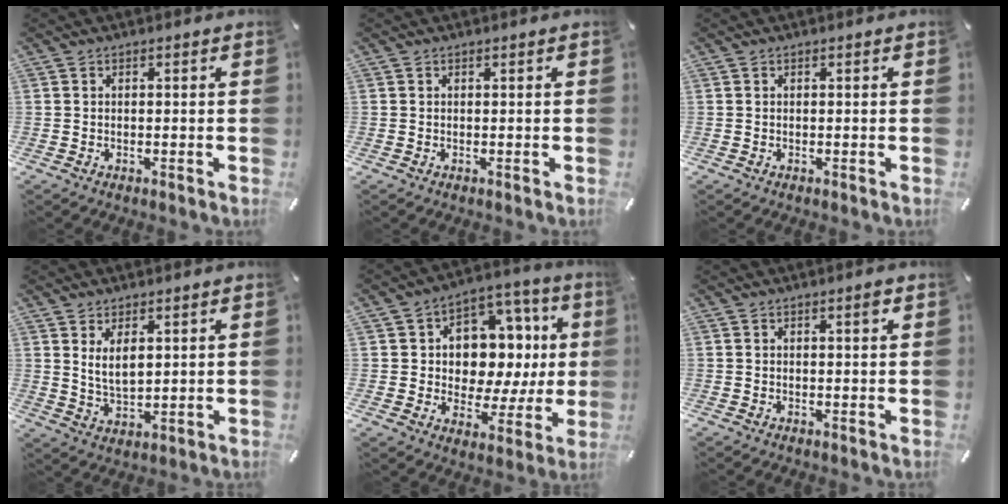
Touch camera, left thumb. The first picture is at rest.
{"total": 0.0}
{"total": 0.0}
{"total": 5.6, "force": [2.4, 2.8, 4.2], "torque": [-0.088, -0.005, 0.039]}
{"total": 12.3, "force": [3.0, 10.1, 6.4], "torque": [-0.074, -0.040, 0.059]}
{"total": 1.3, "force": [0.6, 0.3, 1.1], "torque": [-0.014, -0.001, 0.007]}